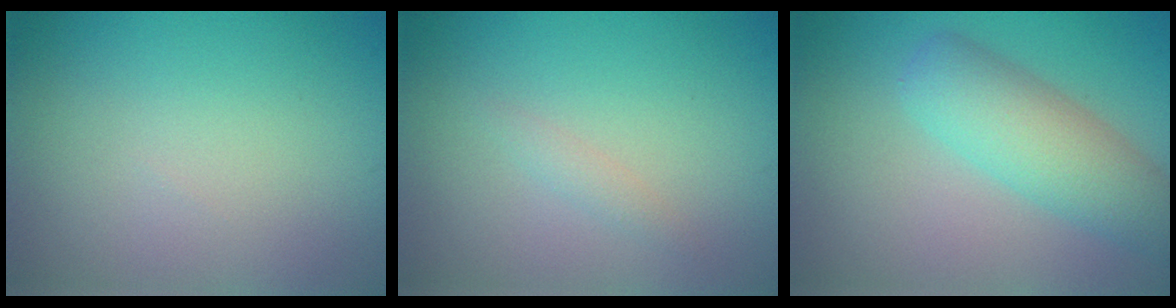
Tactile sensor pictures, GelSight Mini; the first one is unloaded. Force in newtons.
{"total": 0.9, "press": 0.9, "slide": 0.1}
{"total": 5.3, "press": 5.3, "slide": 0.2}